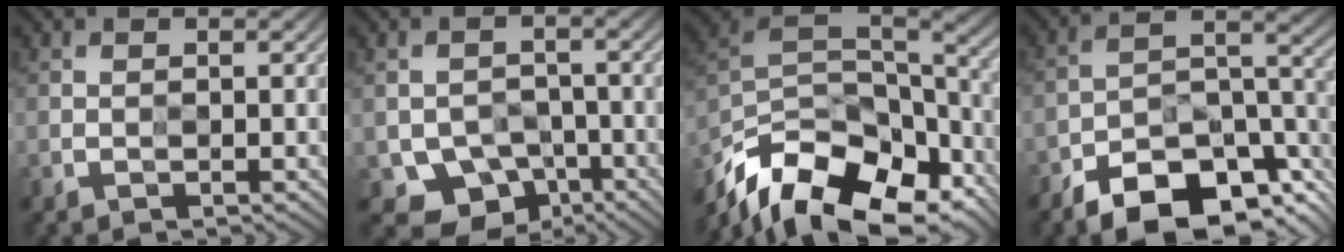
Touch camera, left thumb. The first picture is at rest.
{"total": 6.8, "force": [-3.2, 5.2, 3.0], "torque": [-0.050, -0.021, -0.051]}
{"total": 17.3, "force": [-11.8, 8.0, 9.9], "torque": [-0.241, -0.036, -0.182]}
{"total": 13.3, "force": [-8.7, 5.8, 8.2], "torque": [-0.138, -0.013, -0.154]}